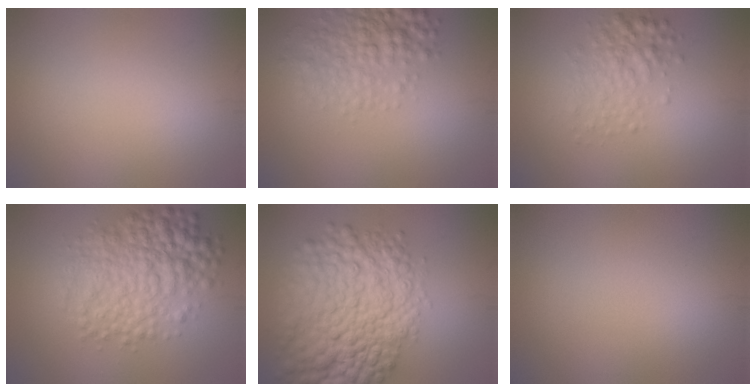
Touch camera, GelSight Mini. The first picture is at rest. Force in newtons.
{"total": 4.5, "press": 4.5, "slide": 0.1}
{"total": 3.0, "press": 3.0, "slide": 0.1}
{"total": 7.0, "press": 7.0, "slide": 0.1}
{"total": 10.9, "press": 10.9, "slide": 0.3}
{"total": 0.0}